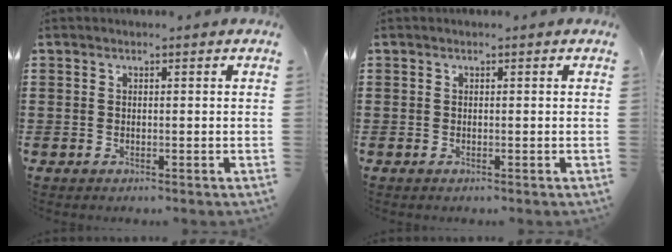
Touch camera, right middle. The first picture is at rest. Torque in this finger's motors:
{"motor_torque": [-0.51, 0.80, 0.24, -0.01]}